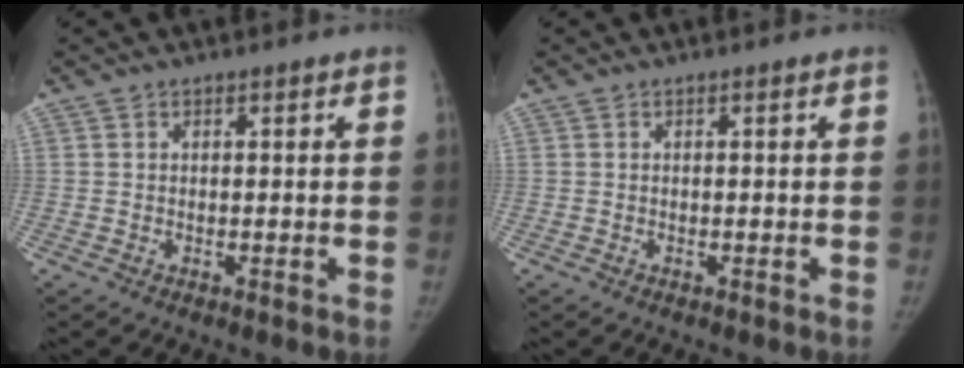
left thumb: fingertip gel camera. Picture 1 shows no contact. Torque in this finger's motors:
{"motor_torque": [0.11, 0.00, 0.31, -0.02, 0.06]}